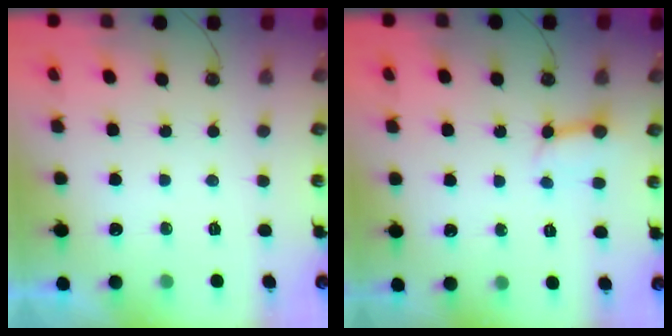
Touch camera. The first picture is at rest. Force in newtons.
{"total": 3.7, "press": 3.7, "slide": 0.5}